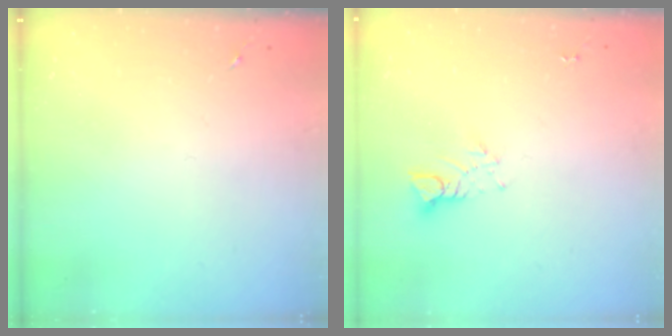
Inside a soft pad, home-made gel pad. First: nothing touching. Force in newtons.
{"total": 3.8, "press": 3.7, "slide": 0.3}